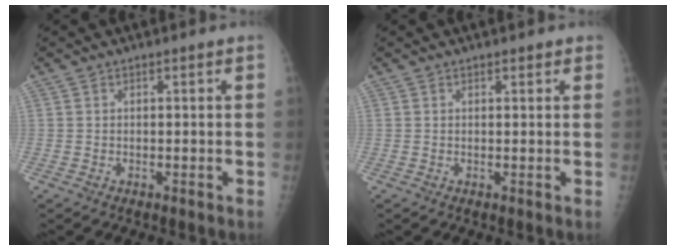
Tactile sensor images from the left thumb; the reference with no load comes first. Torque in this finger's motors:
{"motor_torque": [-0.24, -0.07, -0.19, -0.30, 0.03]}